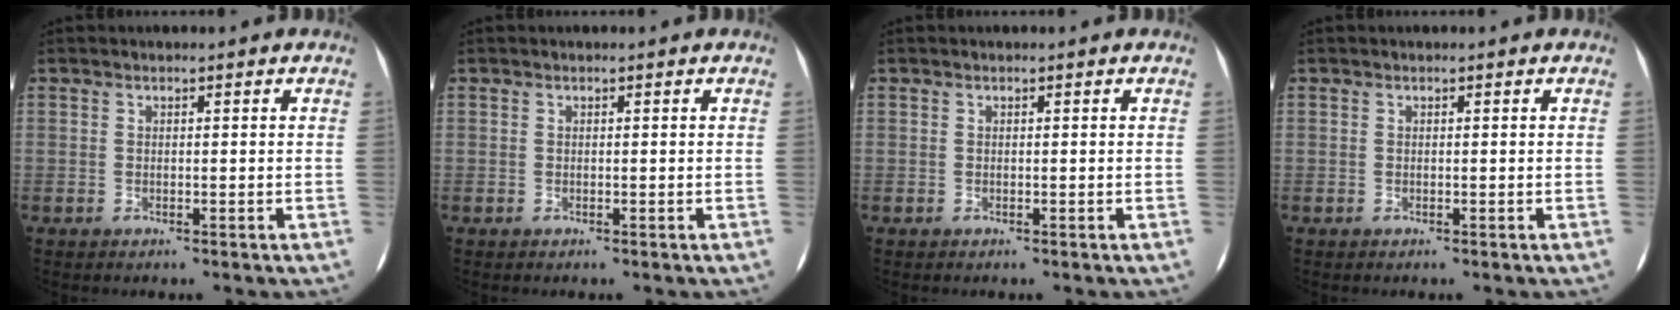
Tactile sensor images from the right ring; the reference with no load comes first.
{"total": 0.0}
{"total": 0.0}
{"total": 0.0}